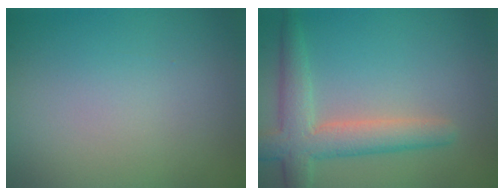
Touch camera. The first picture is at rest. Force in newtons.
{"total": 4.5, "press": 4.5, "slide": 0.2}